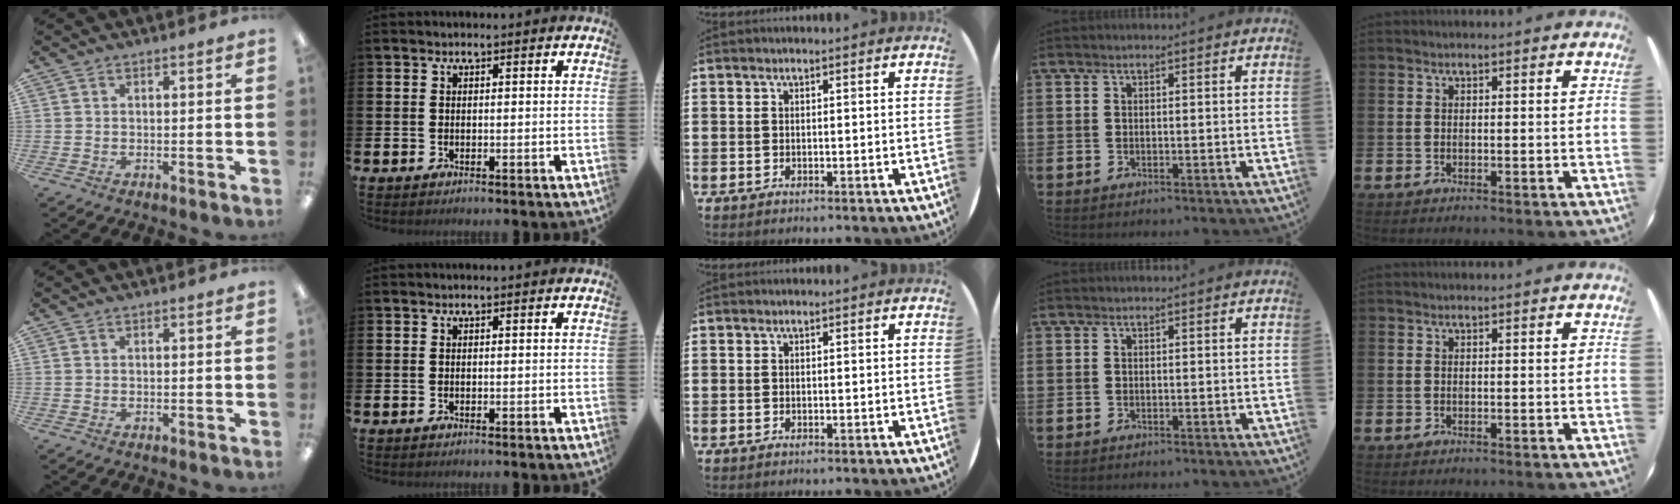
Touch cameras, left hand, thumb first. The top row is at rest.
{}